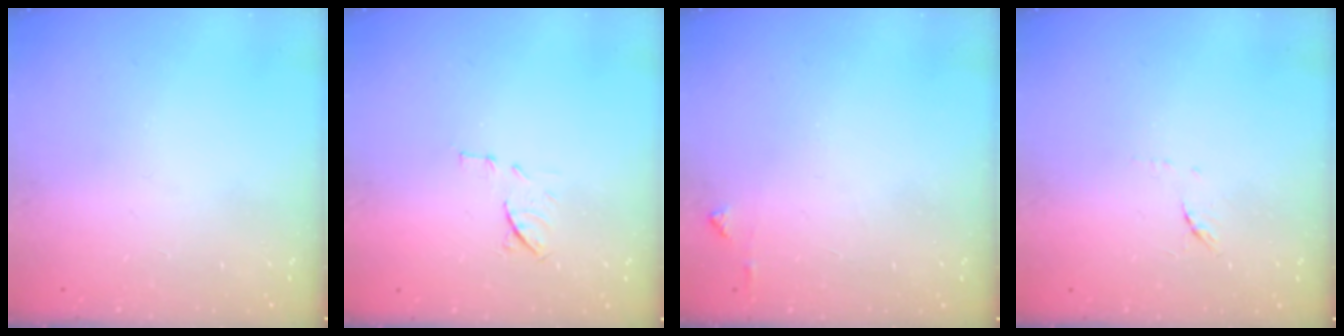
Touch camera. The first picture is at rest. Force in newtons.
{"total": 8.6, "press": 8.5, "slide": 1.1}
{"total": 3.5, "press": 3.4, "slide": 0.5}
{"total": 5.4, "press": 5.3, "slide": 0.9}